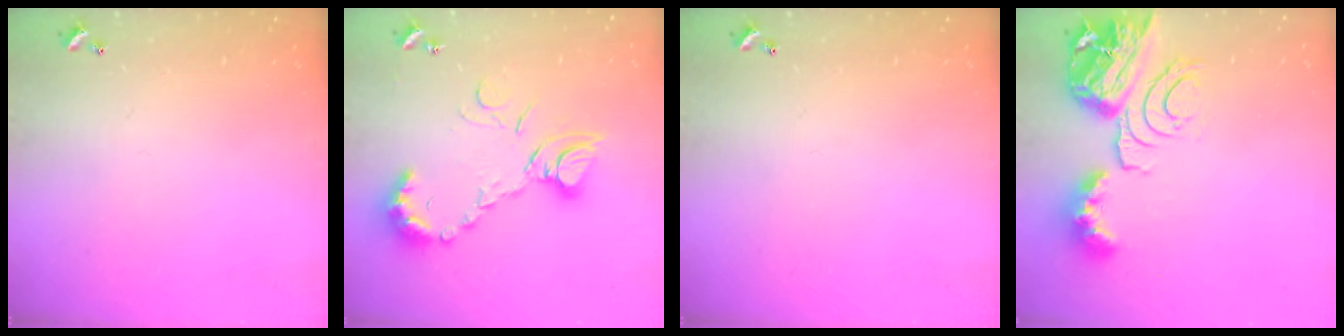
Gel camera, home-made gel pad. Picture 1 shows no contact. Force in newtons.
{"total": 12.6, "press": 12.6, "slide": 1.3}
{"total": 0.0}
{"total": 13.7, "press": 13.6, "slide": 1.8}